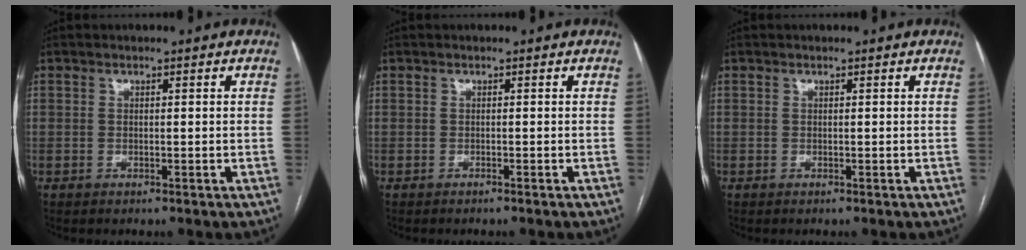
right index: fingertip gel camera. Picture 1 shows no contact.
{"total": 0.6, "force": [-0.6, -0.1, 0.3], "torque": [-0.004, 0.000, -0.005]}
{"total": 0.0}